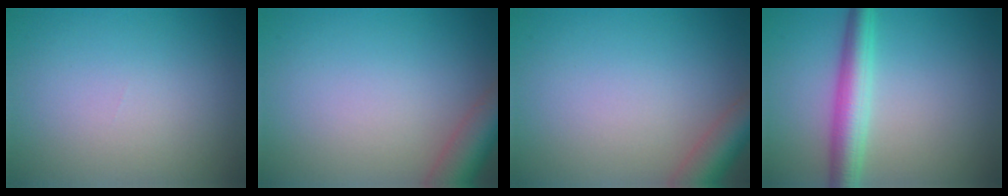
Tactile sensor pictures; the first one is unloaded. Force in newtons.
{"total": 4.9, "press": 4.8, "slide": 0.4}
{"total": 4.2, "press": 4.2, "slide": 0.2}
{"total": 4.4, "press": 4.4, "slide": 0.1}